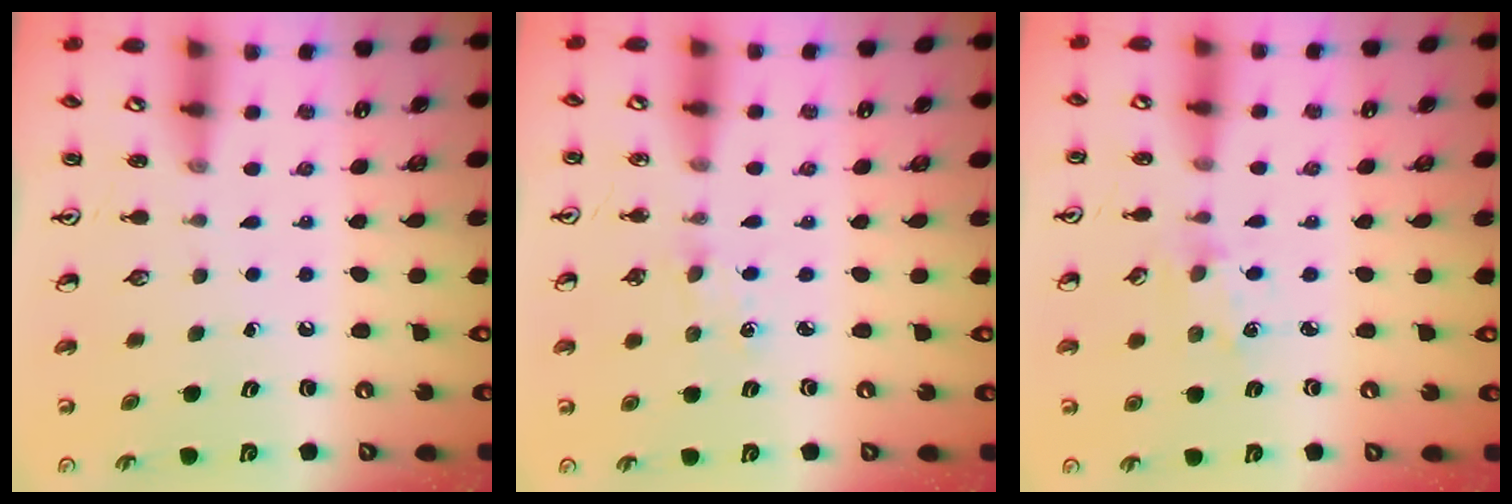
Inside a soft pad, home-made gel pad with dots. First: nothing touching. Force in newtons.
{"total": 2.1, "press": 2.1, "slide": 0.3}
{"total": 1.0, "press": 1.0, "slide": 0.2}